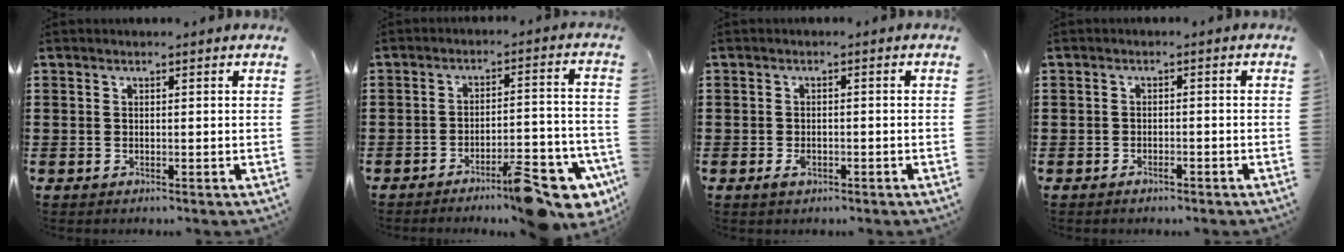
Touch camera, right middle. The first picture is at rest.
{"total": 9.0, "force": [-6.9, 1.7, 5.5], "torque": [-0.081, 0.015, -0.124]}
{"total": 1.7, "force": [-0.7, 0.9, 1.2], "torque": [-0.031, -0.005, -0.015]}
{"total": 1.1, "force": [-1.0, 0.4, 0.3], "torque": [-0.008, 0.000, -0.021]}